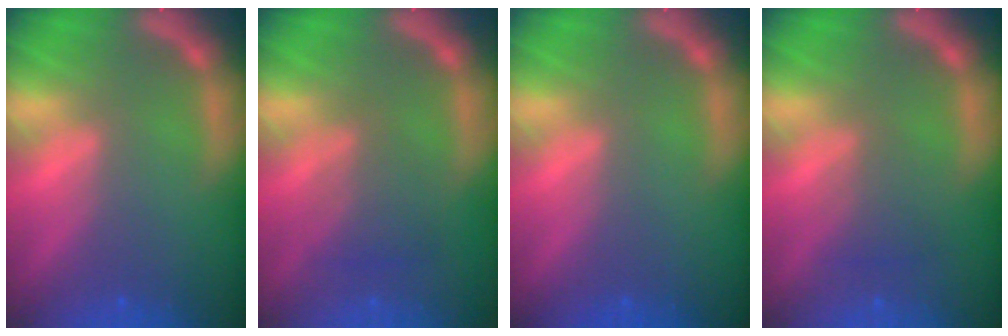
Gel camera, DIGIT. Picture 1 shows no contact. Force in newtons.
{"total": 3.0}
{"total": 0.0}
{"total": 2.0}